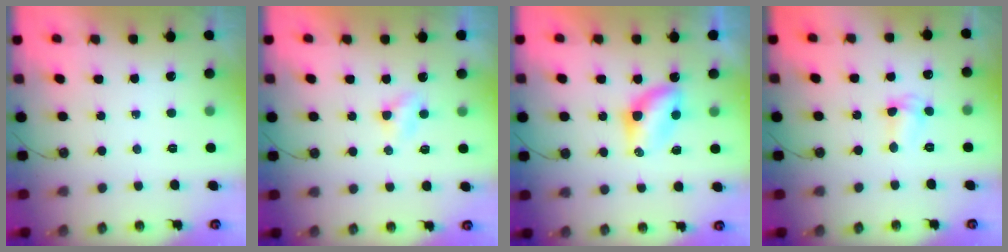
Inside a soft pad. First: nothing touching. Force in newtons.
{"total": 2.8, "press": 2.7, "slide": 0.4}
{"total": 6.0, "press": 5.9, "slide": 0.6}
{"total": 3.2, "press": 3.2, "slide": 0.2}